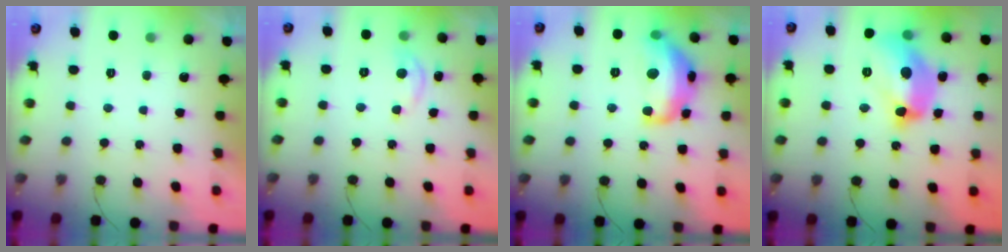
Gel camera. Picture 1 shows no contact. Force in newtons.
{"total": 5.6, "press": 5.5, "slide": 0.6}
{"total": 16.7, "press": 16.7, "slide": 0.9}
{"total": 16.2, "press": 16.2, "slide": 1.4}